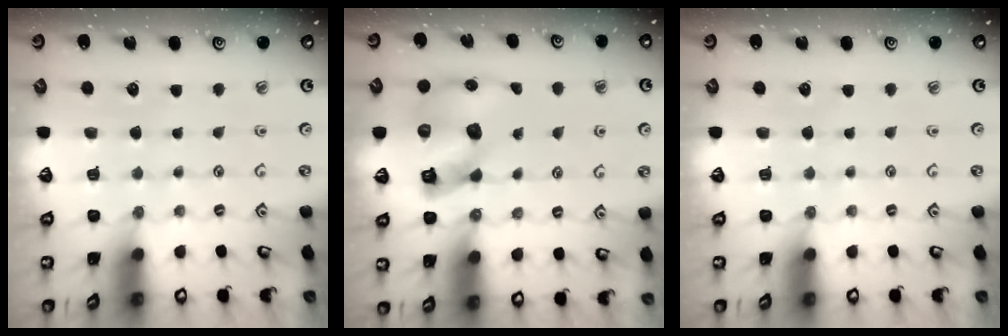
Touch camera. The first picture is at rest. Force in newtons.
{"total": 12.5, "press": 12.3, "slide": 2.1}
{"total": 0.0}